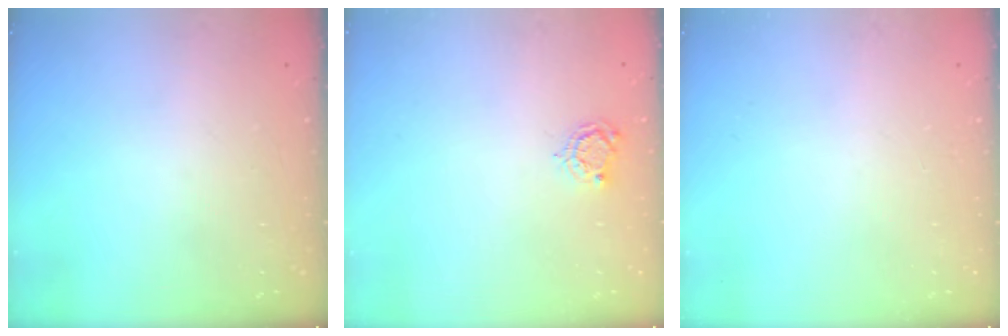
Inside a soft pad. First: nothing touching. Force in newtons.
{"total": 4.7, "press": 4.7, "slide": 0.3}
{"total": 0.0}